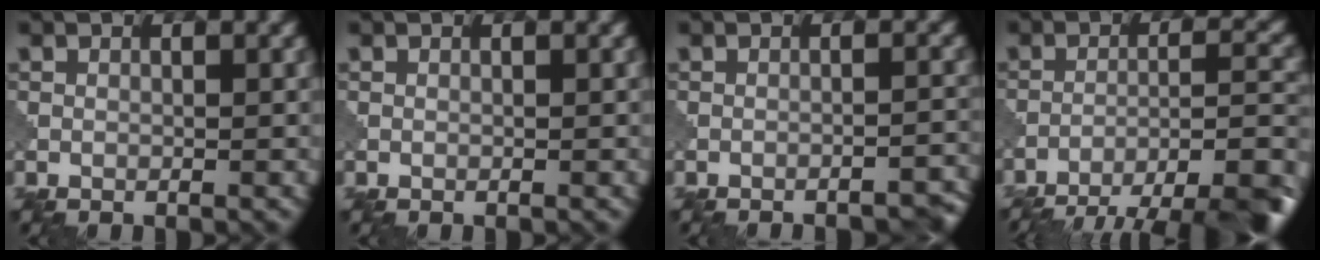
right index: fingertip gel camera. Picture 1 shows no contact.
{"total": 0.0}
{"total": 4.7, "force": [-4.3, 1.0, 1.7], "torque": [-0.011, 0.017, -0.049]}
{"total": 11.0, "force": [-9.2, 2.7, 5.4], "torque": [-0.071, -0.002, -0.118]}